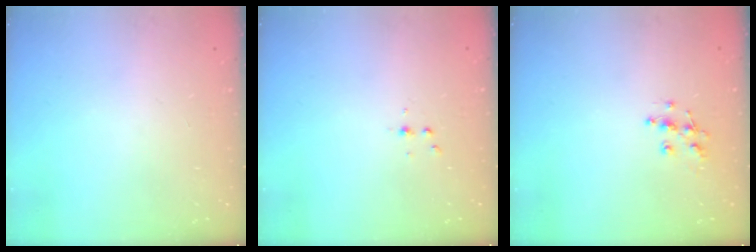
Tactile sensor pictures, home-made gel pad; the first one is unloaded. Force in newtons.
{"total": 3.2, "press": 3.1, "slide": 0.4}
{"total": 7.8, "press": 7.7, "slide": 0.5}